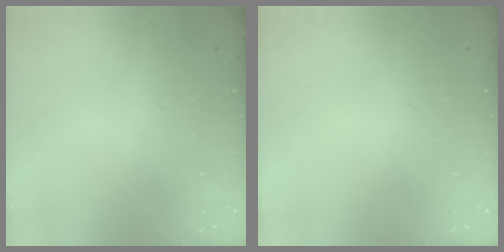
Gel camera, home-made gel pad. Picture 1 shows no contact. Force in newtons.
{"total": 0.0}